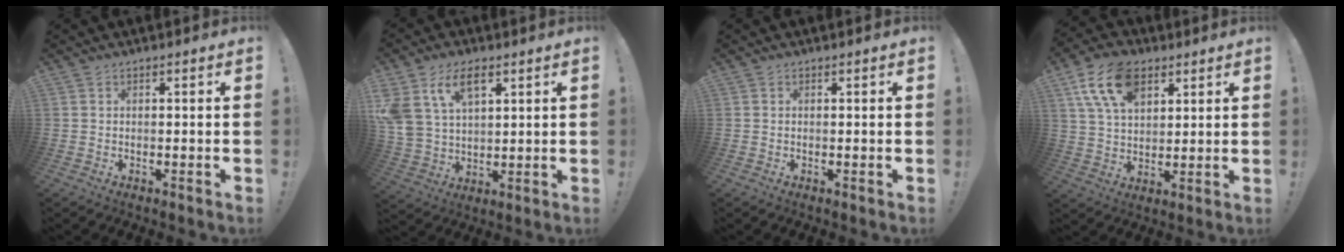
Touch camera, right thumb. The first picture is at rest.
{"total": 12.4, "force": [6.5, 7.7, 7.1], "torque": [-0.150, -0.021, 0.127]}
{"total": 0.0}
{"total": 15.1, "force": [7.6, 9.1, 9.2], "torque": [-0.163, -0.023, 0.142]}